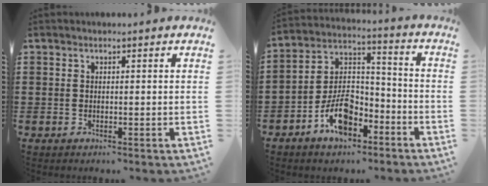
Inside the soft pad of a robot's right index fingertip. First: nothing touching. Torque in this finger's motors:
{"motor_torque": [2.14, 0.00, 1.05, 0.21]}